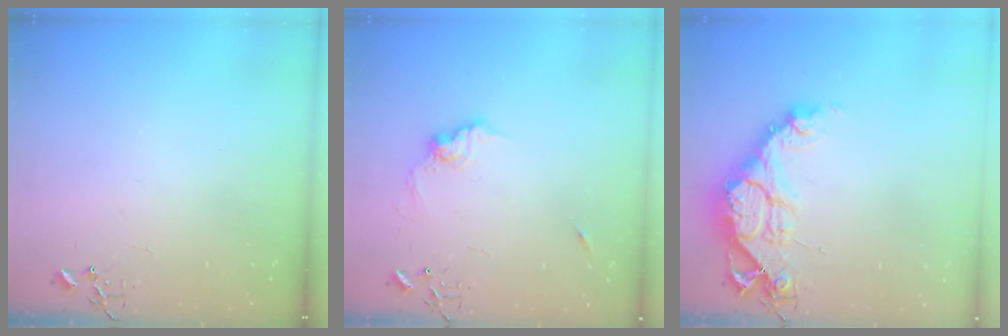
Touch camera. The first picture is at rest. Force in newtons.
{"total": 9.6, "press": 9.6, "slide": 0.8}
{"total": 14.7, "press": 14.7, "slide": 1.2}